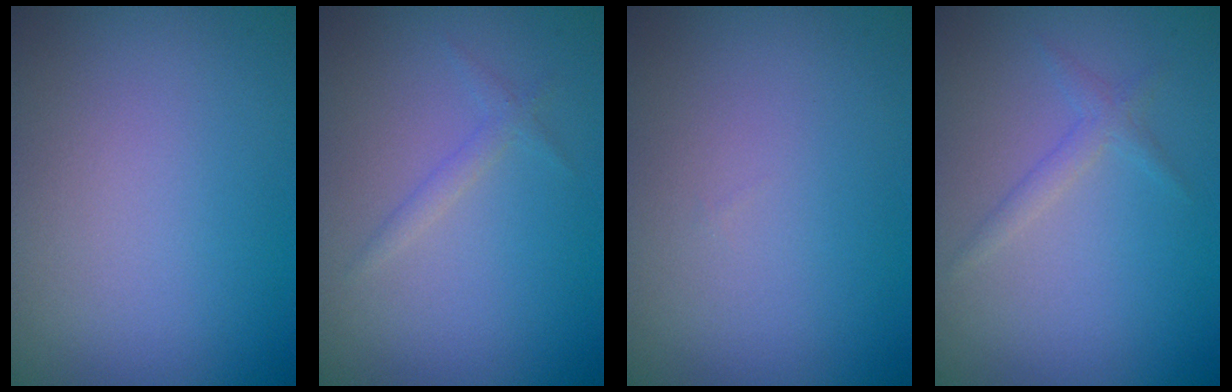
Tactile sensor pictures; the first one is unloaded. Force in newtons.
{"total": 1.1, "press": 1.1, "slide": 0.1}
{"total": 0.0}
{"total": 1.4, "press": 1.4, "slide": 0.1}